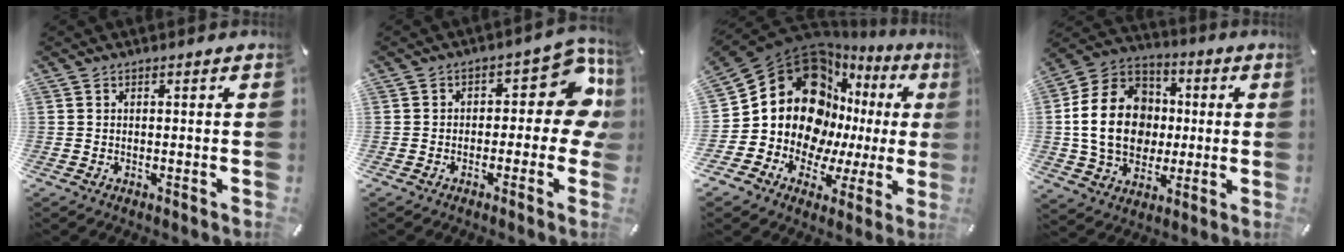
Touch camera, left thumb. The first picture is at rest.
{"total": 11.8, "force": [1.9, 6.8, 9.5], "torque": [-0.103, -0.014, 0.032]}
{"total": 20.3, "force": [5.1, 15.5, 12.1], "torque": [-0.213, -0.066, 0.096]}
{"total": 19.4, "force": [0.0, 15.9, 11.1], "torque": [-0.233, 0.017, 0.002]}